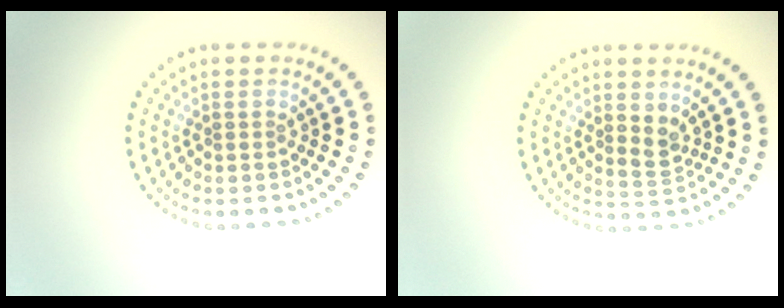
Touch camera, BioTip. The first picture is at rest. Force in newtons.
{"total": 1.7, "press": 1.5, "slide": 0.8}